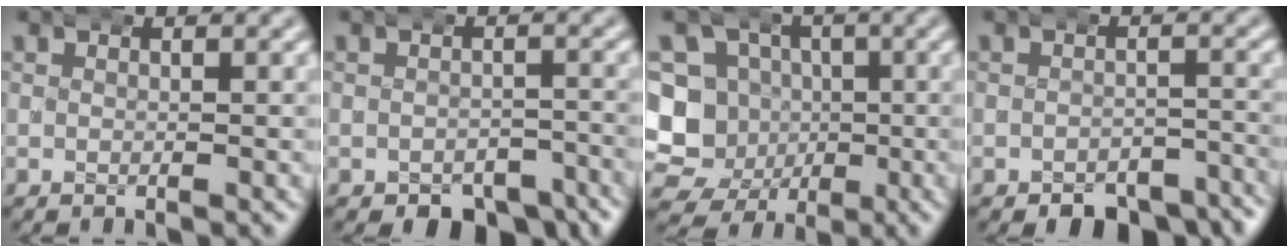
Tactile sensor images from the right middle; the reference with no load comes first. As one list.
[{"total": 6.3, "force": [-4.9, 3.0, 2.6], "torque": [-0.021, -0.013, -0.071]}, {"total": 15.0, "force": [-1.6, 13.8, 5.7], "torque": [-0.125, -0.039, -0.033]}, {"total": 7.0, "force": [-5.9, 2.8, 2.6], "torque": [-0.028, -0.012, -0.087]}]